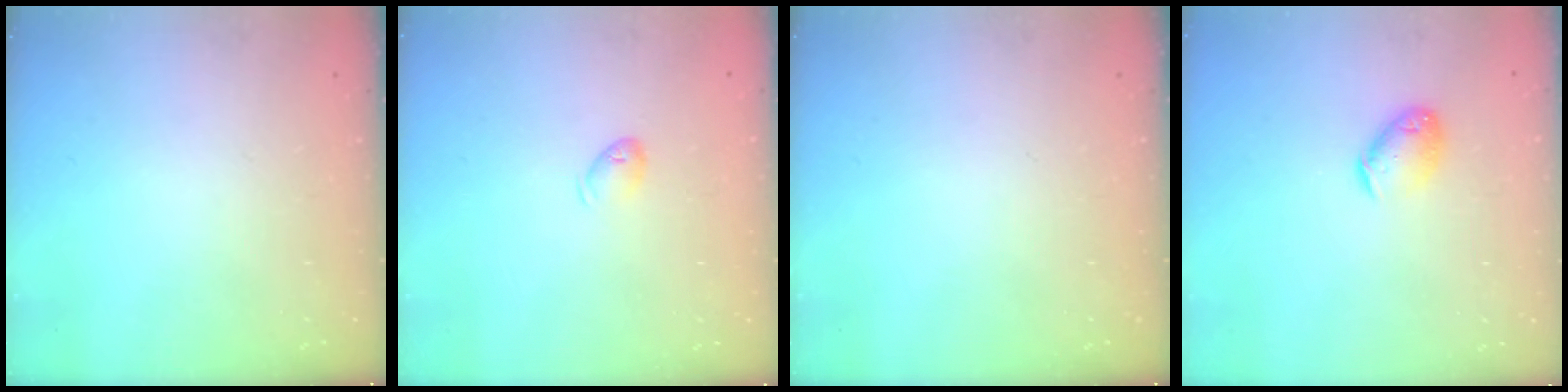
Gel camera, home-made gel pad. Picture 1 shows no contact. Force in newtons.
{"total": 5.4, "press": 5.3, "slide": 1.0}
{"total": 0.0}
{"total": 9.2, "press": 9.1, "slide": 1.4}